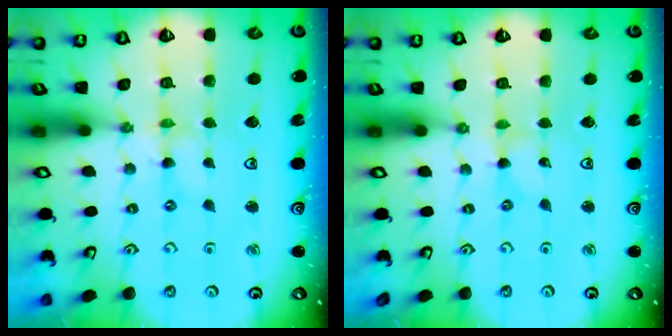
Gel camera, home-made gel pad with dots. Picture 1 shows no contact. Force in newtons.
{"total": 0.0}